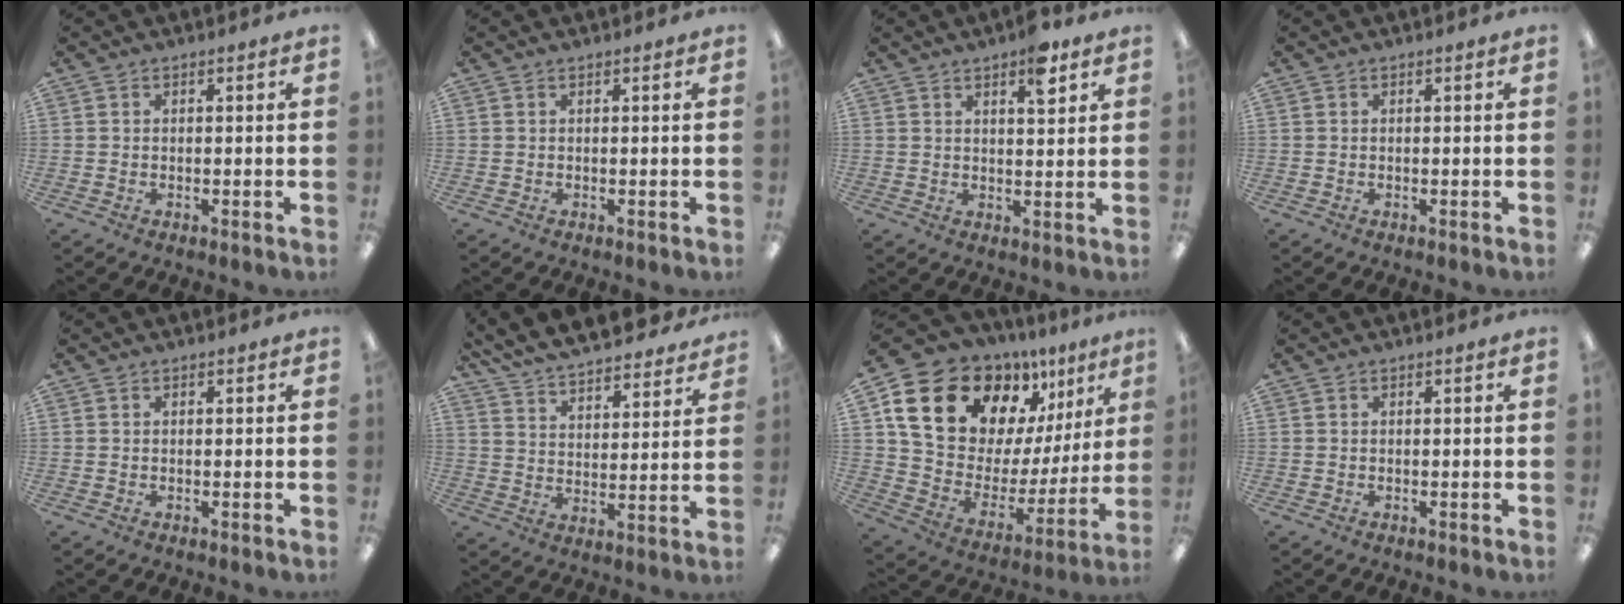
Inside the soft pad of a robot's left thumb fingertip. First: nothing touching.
{"total": 0.0}
{"total": 6.4, "force": [4.0, 2.2, 4.4], "torque": [-0.058, -0.015, 0.063]}
{"total": 0.0}
{"total": 0.0}
{"total": 8.3, "force": [8.0, 1.6, 1.7], "torque": [-0.053, -0.068, 0.142]}
{"total": 20.1, "force": [13.7, 11.2, 9.5], "torque": [-0.178, -0.091, 0.257]}
{"total": 0.0}